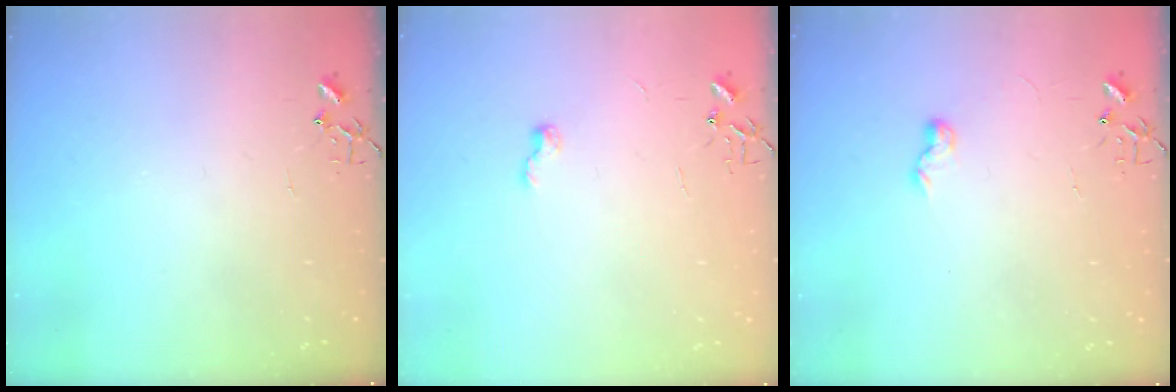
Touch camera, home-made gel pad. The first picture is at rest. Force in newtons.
{"total": 5.0, "press": 5.0, "slide": 0.6}
{"total": 5.6, "press": 5.6, "slide": 0.2}